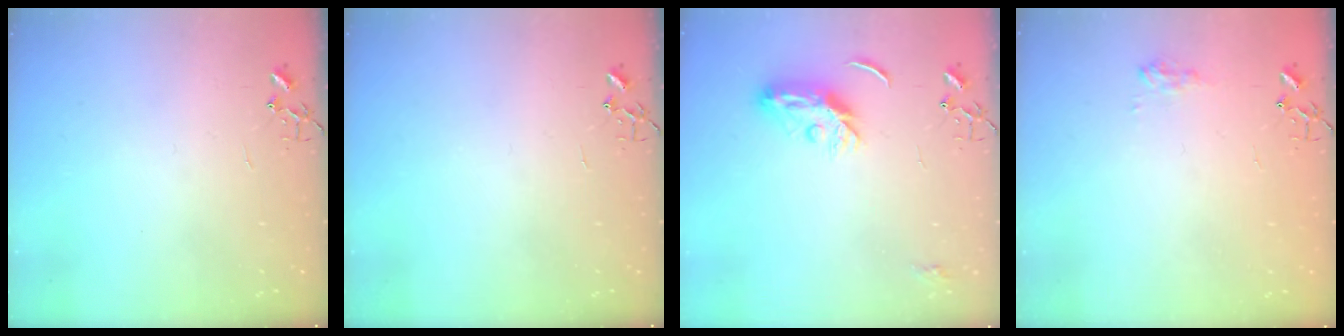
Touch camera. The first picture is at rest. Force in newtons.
{"total": 0.0}
{"total": 7.7, "press": 7.7, "slide": 0.2}
{"total": 7.8, "press": 7.8, "slide": 0.7}